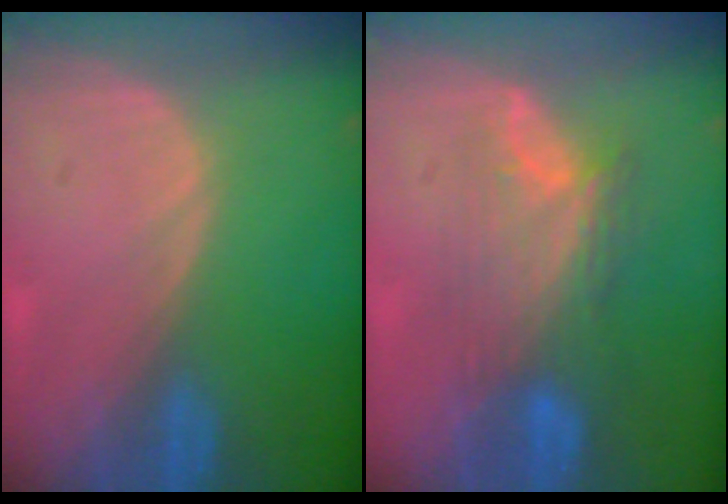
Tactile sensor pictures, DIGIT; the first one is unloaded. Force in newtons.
{"total": 7.6, "press": 7.3, "slide": 2.3}